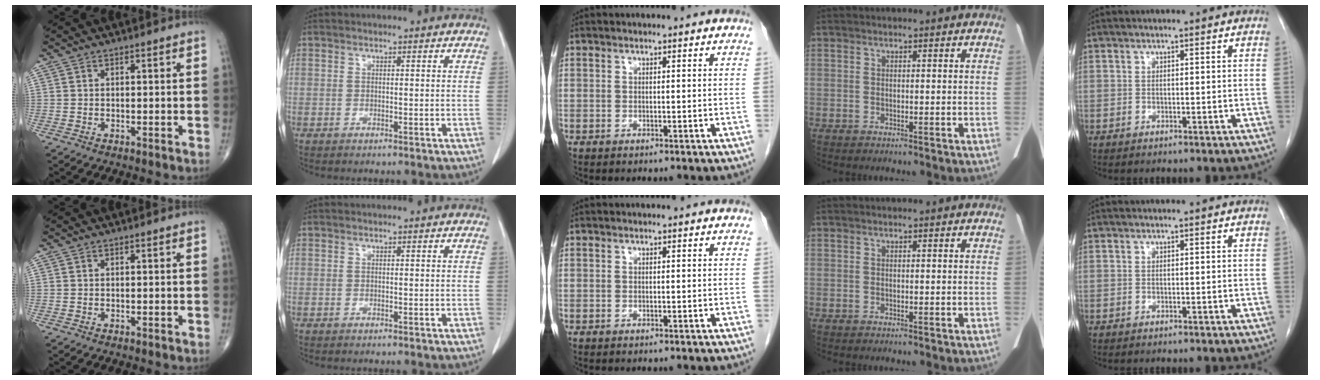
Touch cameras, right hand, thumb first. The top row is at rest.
{}